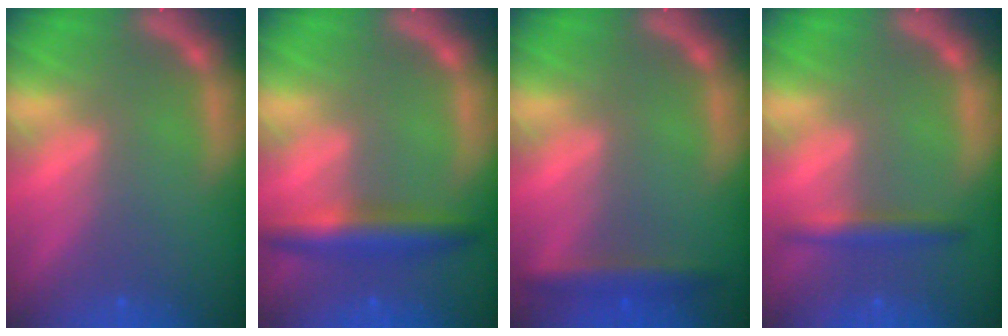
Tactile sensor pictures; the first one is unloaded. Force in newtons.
{"total": 4.5}
{"total": 2.9}
{"total": 2.4}